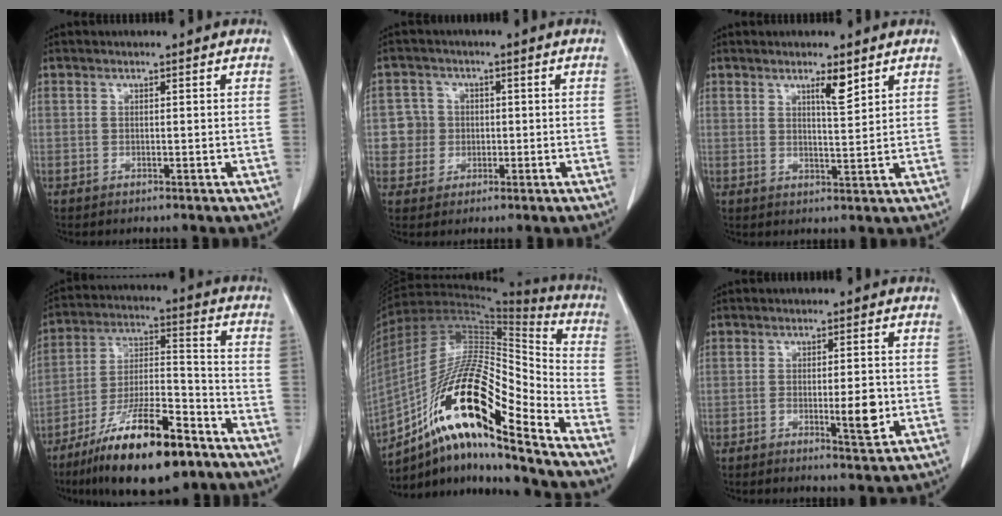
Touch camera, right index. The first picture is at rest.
{"total": 4.5, "force": [0.0, 4.5, 0.1], "torque": [0.008, 0.015, 0.002]}
{"total": 3.4, "force": [2.3, 0.3, 2.6], "torque": [-0.045, -0.003, 0.039]}
{"total": 19.0, "force": [-12.6, 4.4, 13.6], "torque": [-0.243, -0.011, -0.220]}
{"total": 21.1, "force": [-12.4, 3.5, 16.8], "torque": [-0.310, 0.006, -0.217]}
{"total": 4.7, "force": [-1.0, 1.0, 4.5], "torque": [-0.068, -0.005, -0.011]}